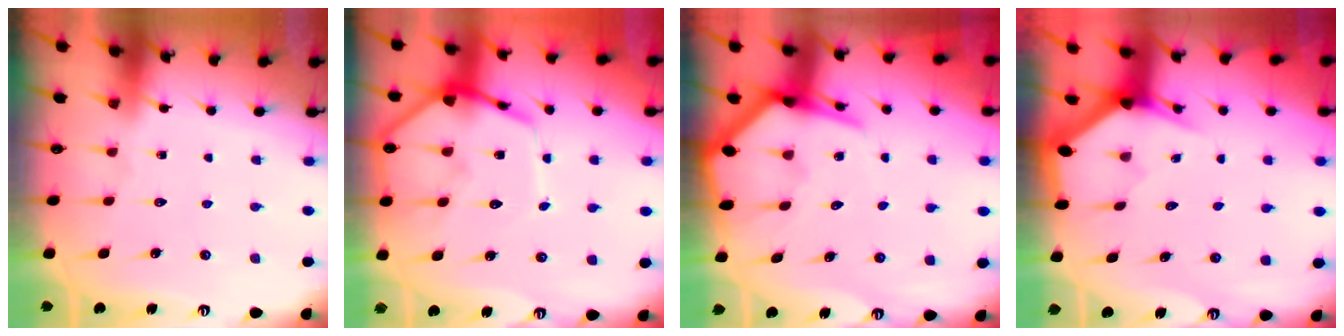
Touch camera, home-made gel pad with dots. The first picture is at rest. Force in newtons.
{"total": 11.8, "press": 11.7, "slide": 1.2}
{"total": 6.8, "press": 6.7, "slide": 0.8}
{"total": 3.2, "press": 3.2, "slide": 0.1}